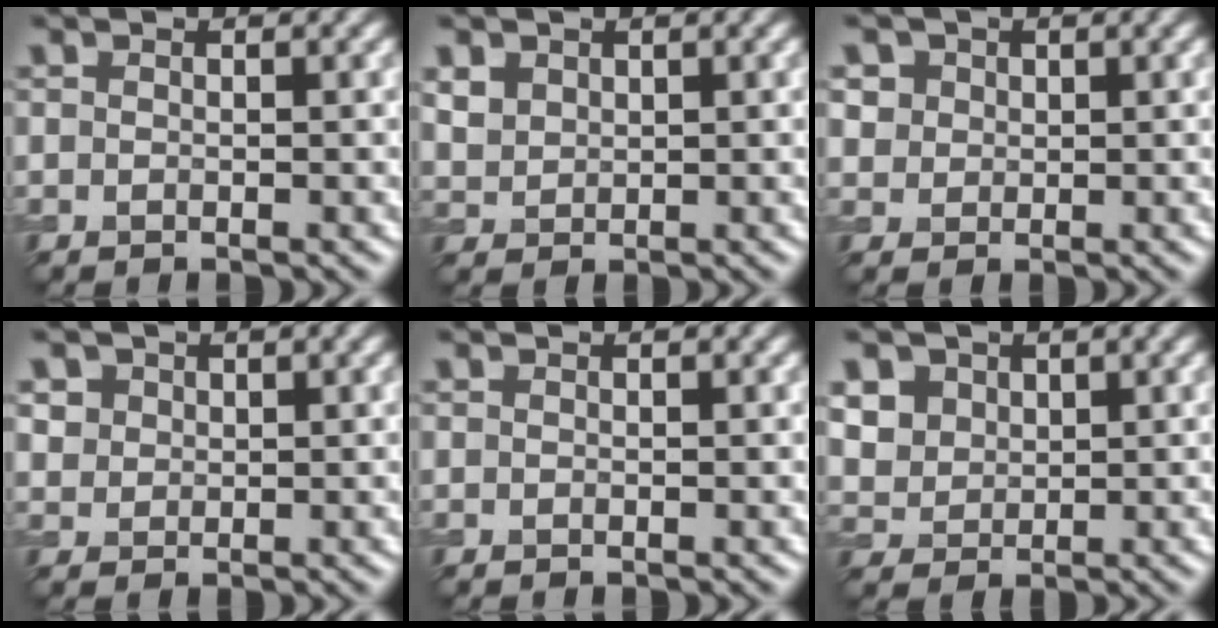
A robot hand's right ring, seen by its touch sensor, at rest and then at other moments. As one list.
[{"total": 1.9, "force": [1.0, 1.4, 0.7], "torque": [-0.019, -0.004, 0.022]}, {"total": 3.1, "force": [1.5, 2.4, 1.1], "torque": [-0.034, 0.003, 0.033]}, {"total": 2.4, "force": [1.2, 1.9, 0.8], "torque": [-0.029, -0.001, 0.033]}, {"total": 0.0}, {"total": 6.0, "force": [2.7, 4.7, 2.5], "torque": [-0.075, 0.012, 0.049]}]